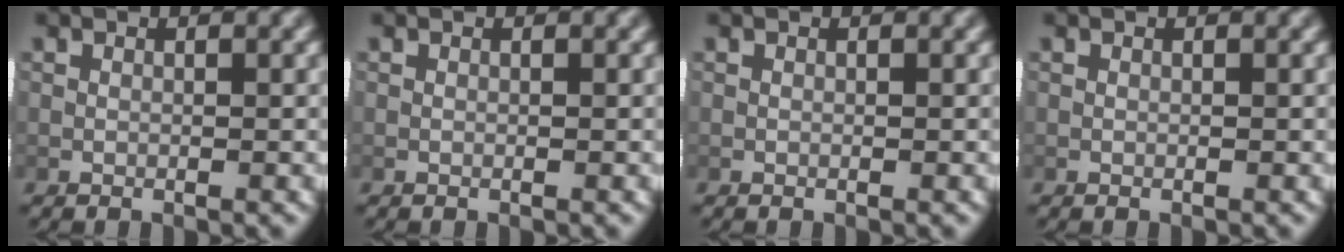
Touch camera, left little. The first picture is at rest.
{"total": 0.0}
{"total": 0.0}
{"total": 0.0}